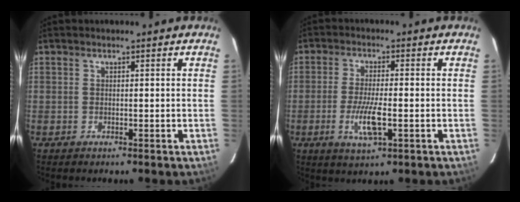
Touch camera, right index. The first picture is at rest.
{"total": 6.3, "force": [-1.8, 1.1, 6.0], "torque": [-0.121, -0.011, -0.031]}